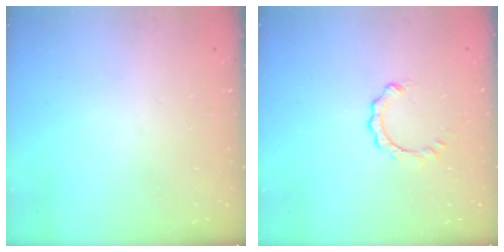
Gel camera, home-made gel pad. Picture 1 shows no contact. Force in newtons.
{"total": 1.3, "press": 1.2, "slide": 0.2}